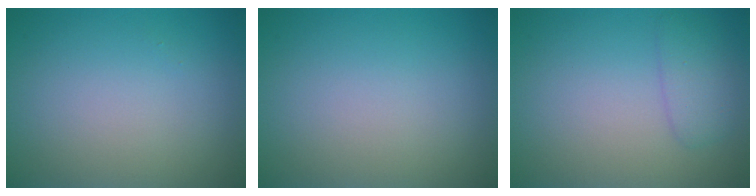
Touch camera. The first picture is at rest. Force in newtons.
{"total": 0.0}
{"total": 2.1, "press": 2.1, "slide": 0.1}